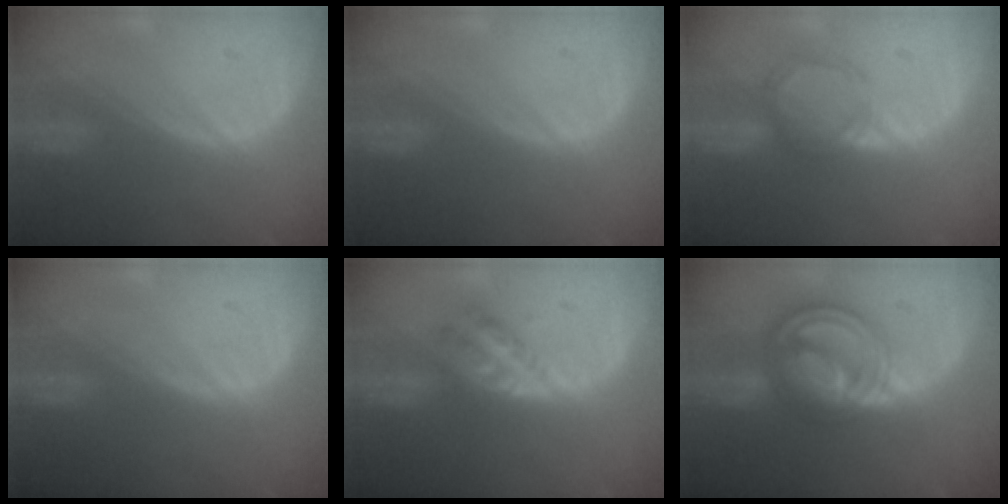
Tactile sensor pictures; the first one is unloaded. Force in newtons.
{"total": 0.0}
{"total": 3.7, "press": 3.7, "slide": 0.4}
{"total": 0.0}
{"total": 4.6, "press": 4.1, "slide": 2.2}
{"total": 9.2, "press": 9.2, "slide": 0.6}